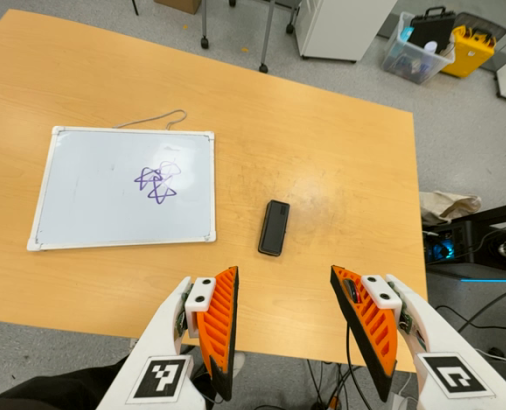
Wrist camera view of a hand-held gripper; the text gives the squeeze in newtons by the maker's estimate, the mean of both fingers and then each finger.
{"total": 0.0}